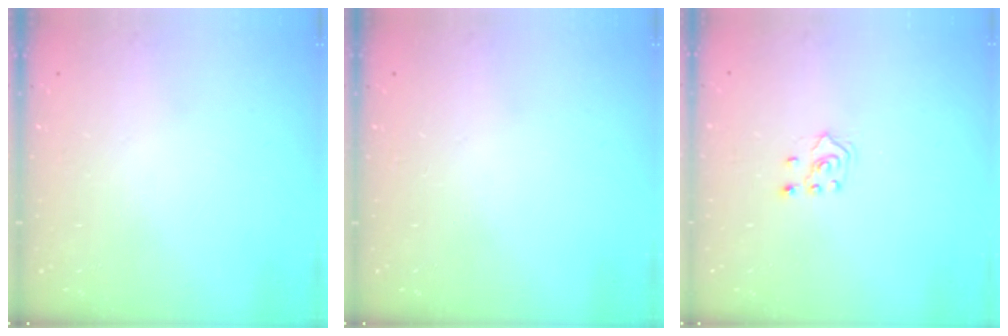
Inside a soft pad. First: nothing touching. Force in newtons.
{"total": 0.0}
{"total": 4.0, "press": 3.9, "slide": 1.0}